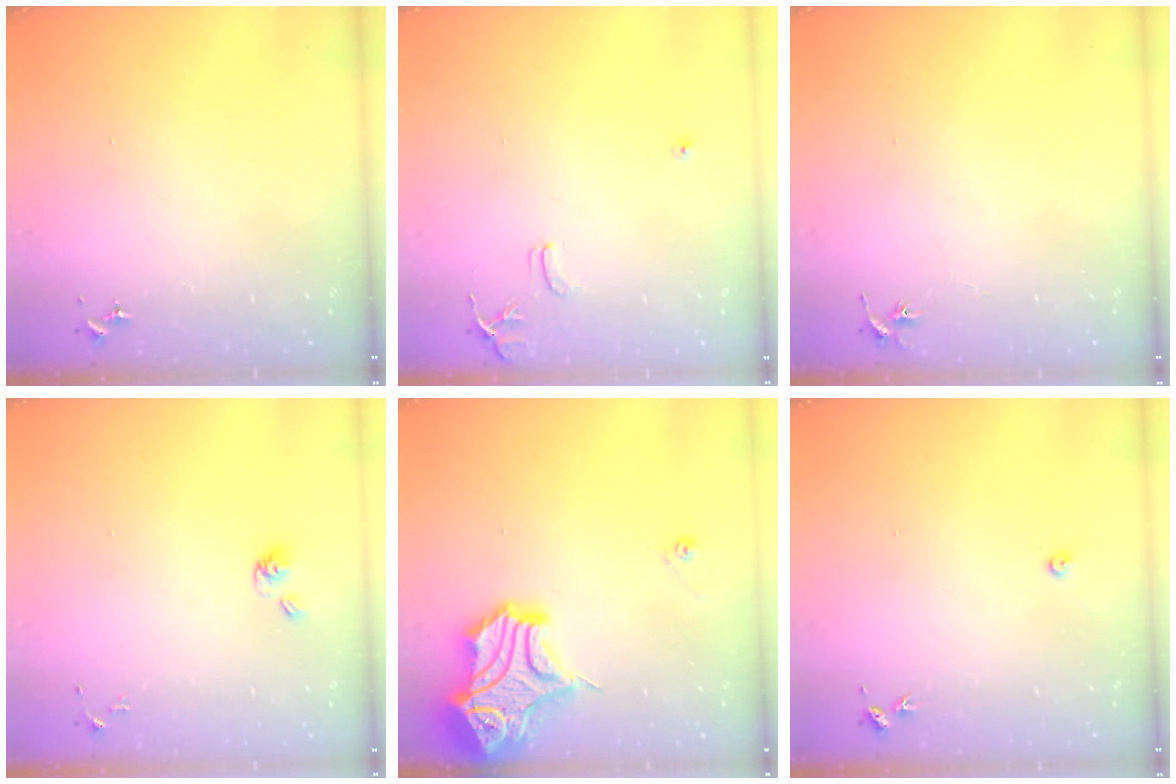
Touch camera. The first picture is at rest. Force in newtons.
{"total": 7.9, "press": 7.9, "slide": 0.7}
{"total": 2.9, "press": 2.9, "slide": 0.3}
{"total": 5.6, "press": 5.1, "slide": 2.3}
{"total": 17.4, "press": 17.2, "slide": 2.4}
{"total": 2.4, "press": 2.4, "slide": 0.3}